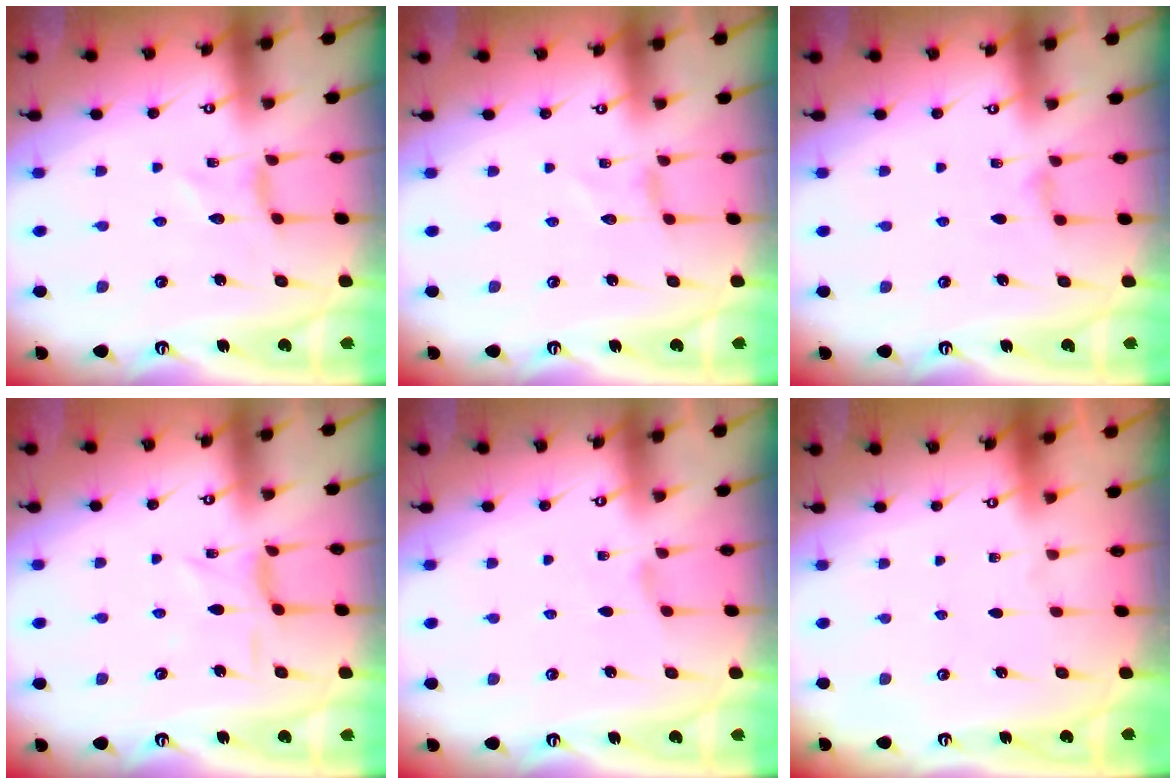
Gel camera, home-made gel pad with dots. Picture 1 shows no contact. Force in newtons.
{"total": 0.0}
{"total": 2.6, "press": 2.6, "slide": 0.4}
{"total": 2.9, "press": 2.8, "slide": 0.7}
{"total": 2.0, "press": 2.0, "slide": 0.5}
{"total": 0.0}